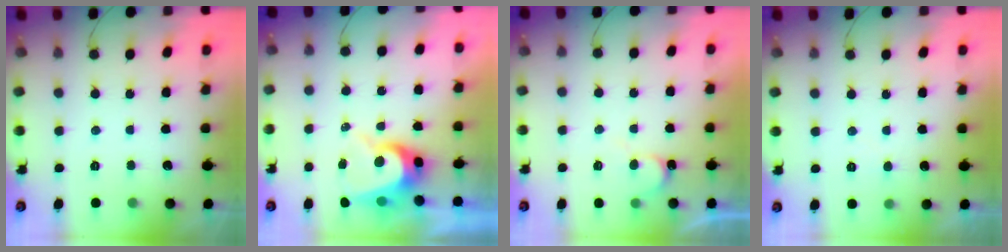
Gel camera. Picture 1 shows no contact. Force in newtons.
{"total": 8.6, "press": 8.5, "slide": 1.0}
{"total": 5.0, "press": 5.0, "slide": 0.4}
{"total": 3.6, "press": 3.6, "slide": 0.1}